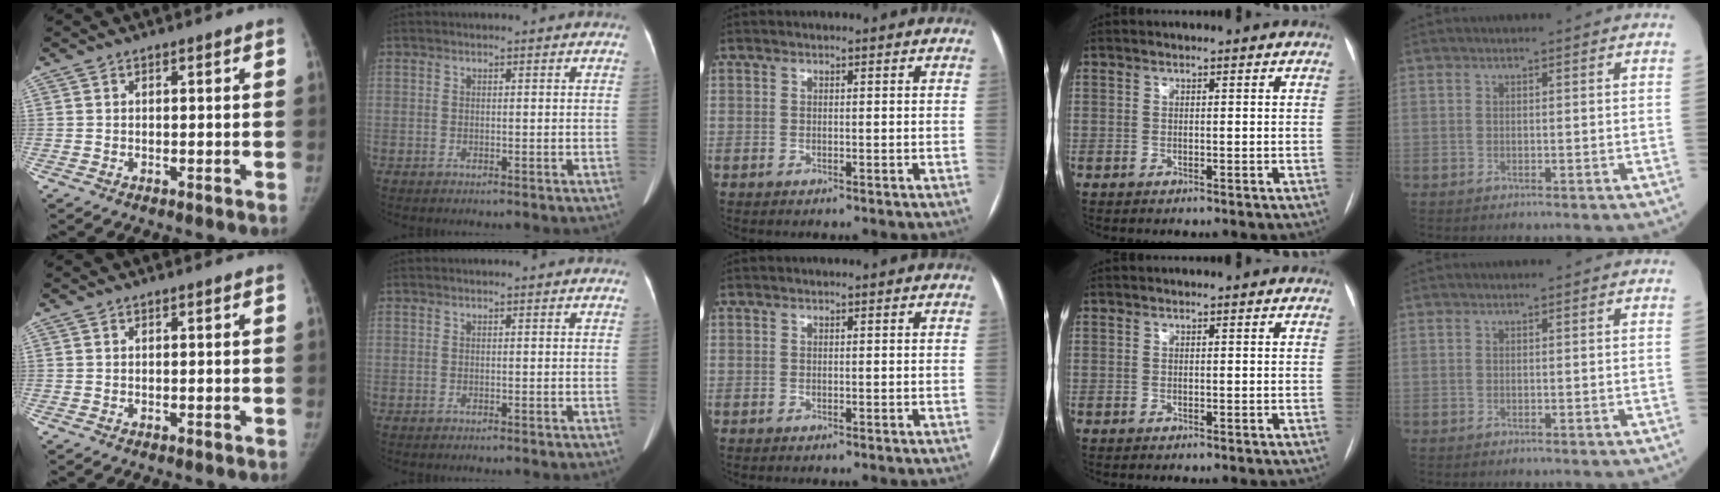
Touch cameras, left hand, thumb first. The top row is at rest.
{}